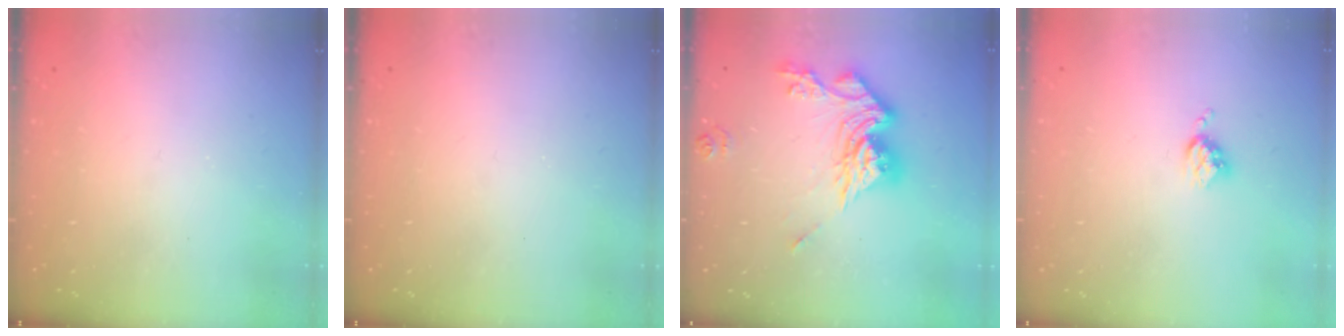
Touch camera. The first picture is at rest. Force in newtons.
{"total": 0.0}
{"total": 16.4, "press": 16.3, "slide": 1.9}
{"total": 3.6, "press": 3.6, "slide": 0.4}